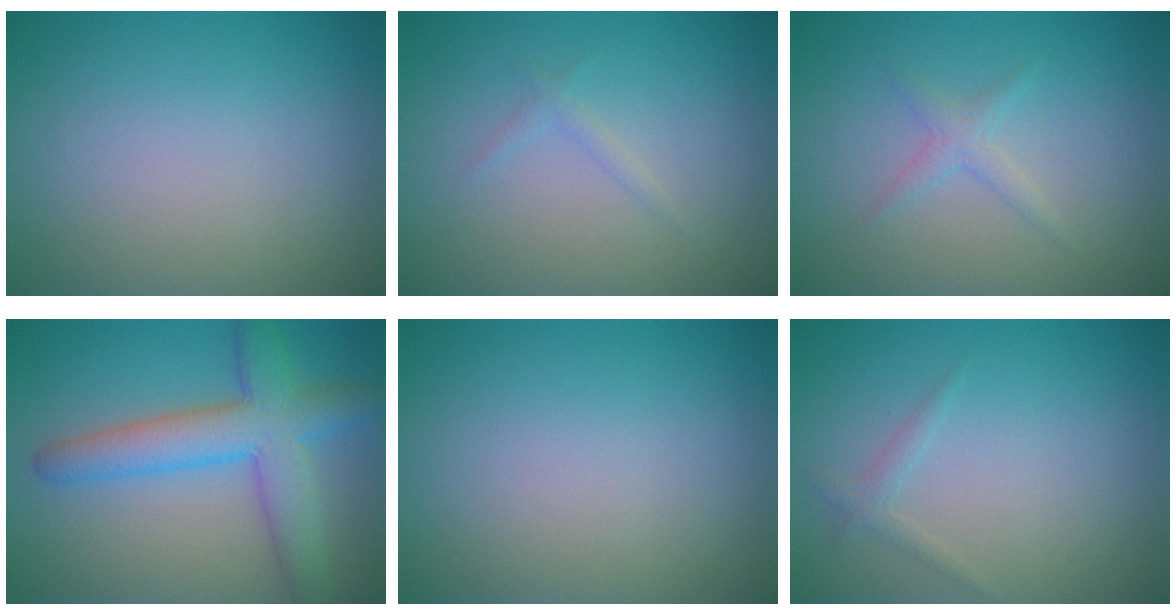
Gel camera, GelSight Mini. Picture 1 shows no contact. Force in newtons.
{"total": 0.8, "press": 0.8, "slide": 0.1}
{"total": 1.3, "press": 1.3, "slide": 0.1}
{"total": 6.3, "press": 6.3, "slide": 0.3}
{"total": 0.0}
{"total": 1.0, "press": 1.0, "slide": 0.0}